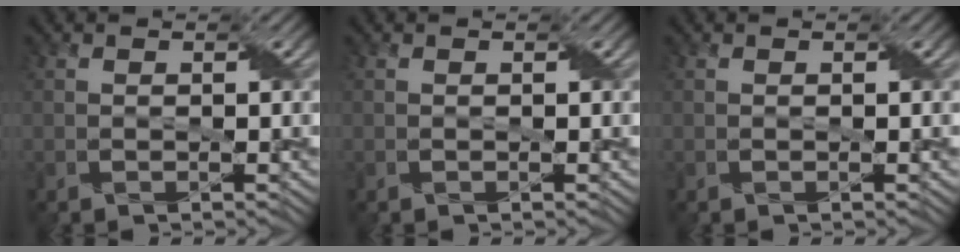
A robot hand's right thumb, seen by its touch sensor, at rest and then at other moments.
{"total": 0.0}
{"total": 0.0}